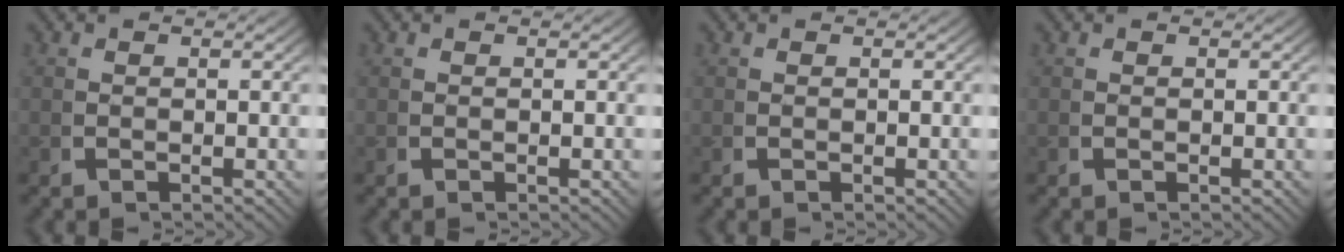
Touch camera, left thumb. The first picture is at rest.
{"total": 0.0}
{"total": 0.0}
{"total": 0.0}